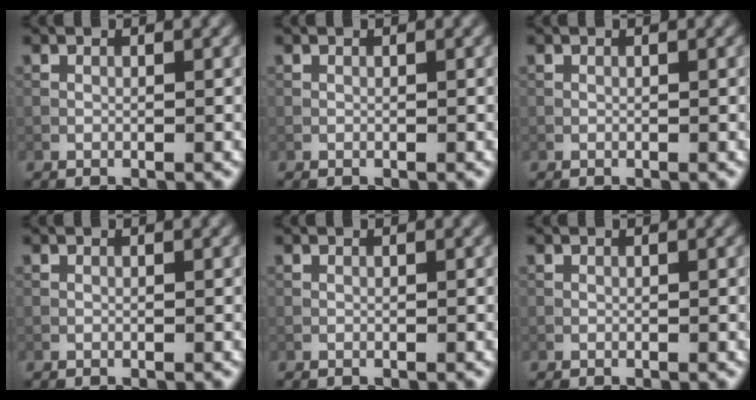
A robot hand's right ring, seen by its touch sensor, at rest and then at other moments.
{"total": 0.0}
{"total": 0.0}
{"total": 0.0}
{"total": 0.0}
{"total": 0.0}